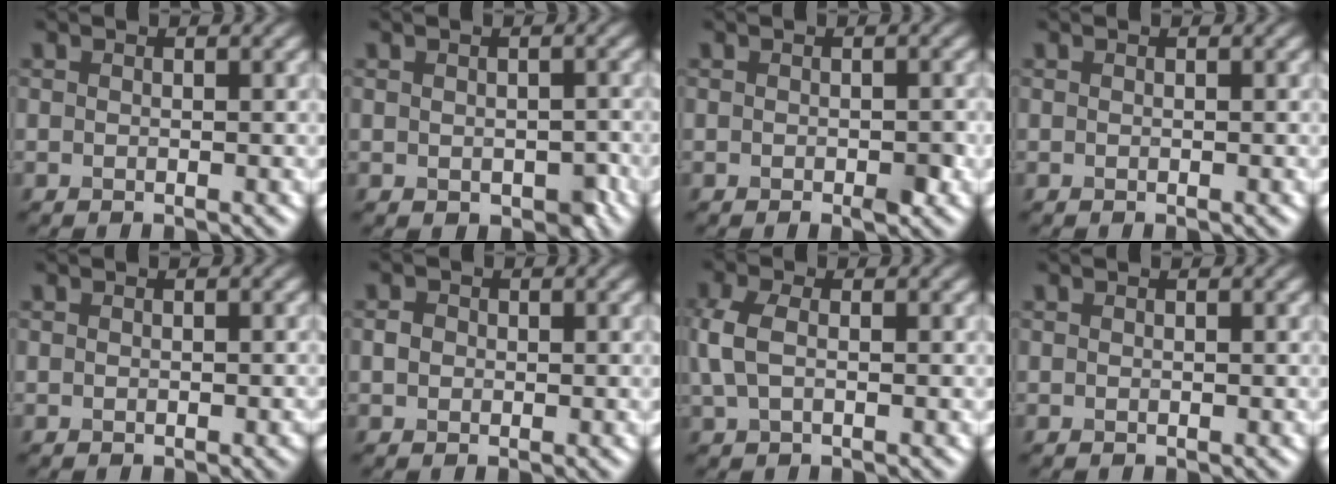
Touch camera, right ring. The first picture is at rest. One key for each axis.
{"total": 2.4, "fx": -0.6, "fy": 1.6, "fz": 1.6, "tx": -0.021, "ty": -0.010, "tz": -0.003}
{"total": 1.4, "fx": -0.6, "fy": 0.6, "fz": 1.1, "tx": -0.016, "ty": -0.003, "tz": -0.007}
{"total": 0.0}
{"total": 0.6, "fx": -0.2, "fy": 0.3, "fz": 0.5, "tx": -0.008, "ty": 0.000, "tz": 0.000}
{"total": 1.1, "fx": 0.0, "fy": 1.0, "fz": 0.5, "tx": -0.008, "ty": 0.000, "tz": -0.004}
{"total": 3.2, "fx": 0.3, "fy": 1.9, "fz": 2.6, "tx": -0.068, "ty": 0.006, "tz": 0.002}
{"total": 0.0}